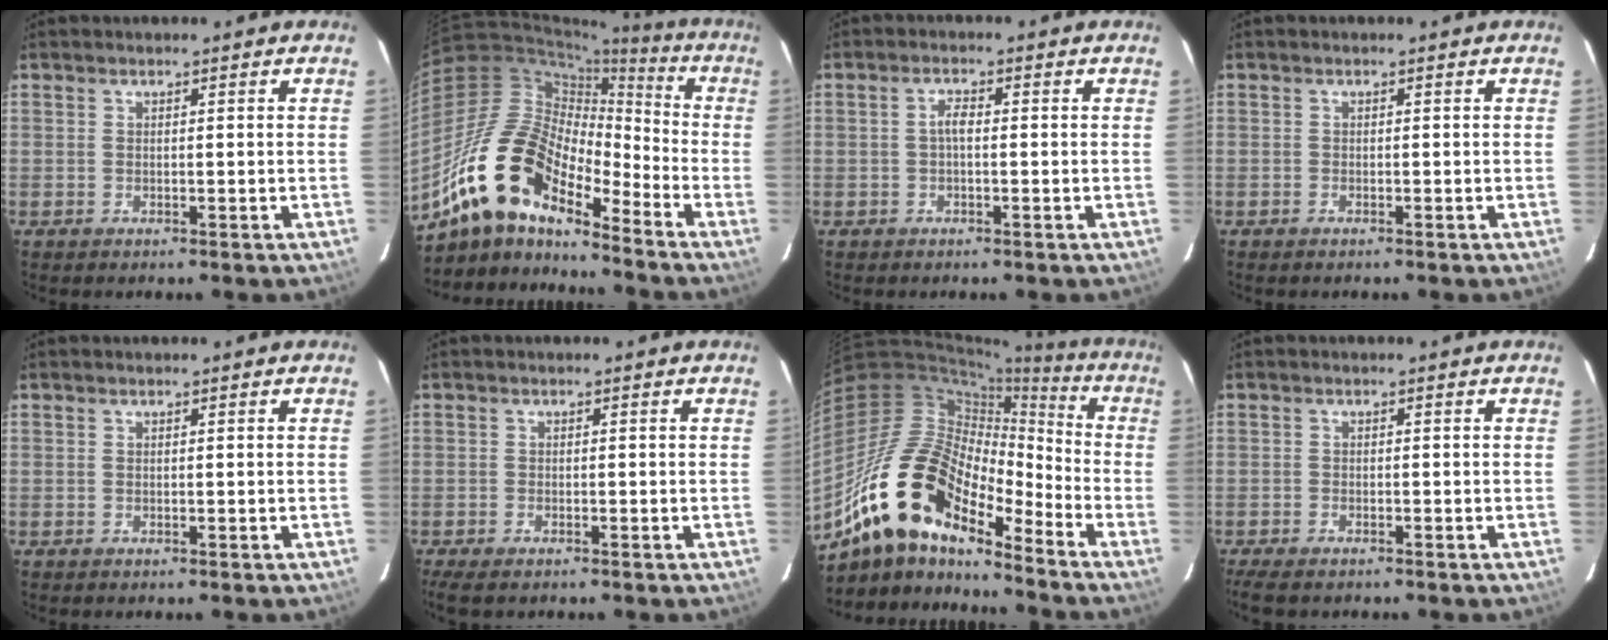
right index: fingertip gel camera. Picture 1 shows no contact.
{"total": 18.1, "force": [-13.6, 6.8, 9.8], "torque": [-0.172, -0.006, -0.270]}
{"total": 2.0, "force": [-0.3, 0.9, 1.8], "torque": [-0.035, 0.005, -0.005]}
{"total": 0.5, "force": [-0.4, 0.3, 0.0], "torque": [0.001, -0.002, -0.009]}
{"total": 0.0}
{"total": 3.6, "force": [-2.7, 1.3, 1.9], "torque": [-0.049, -0.014, -0.048]}
{"total": 20.4, "force": [-14.7, 8.2, 11.5], "torque": [-0.203, -0.015, -0.286]}
{"total": 4.6, "force": [-3.7, 1.5, 2.1], "torque": [-0.058, -0.019, -0.069]}